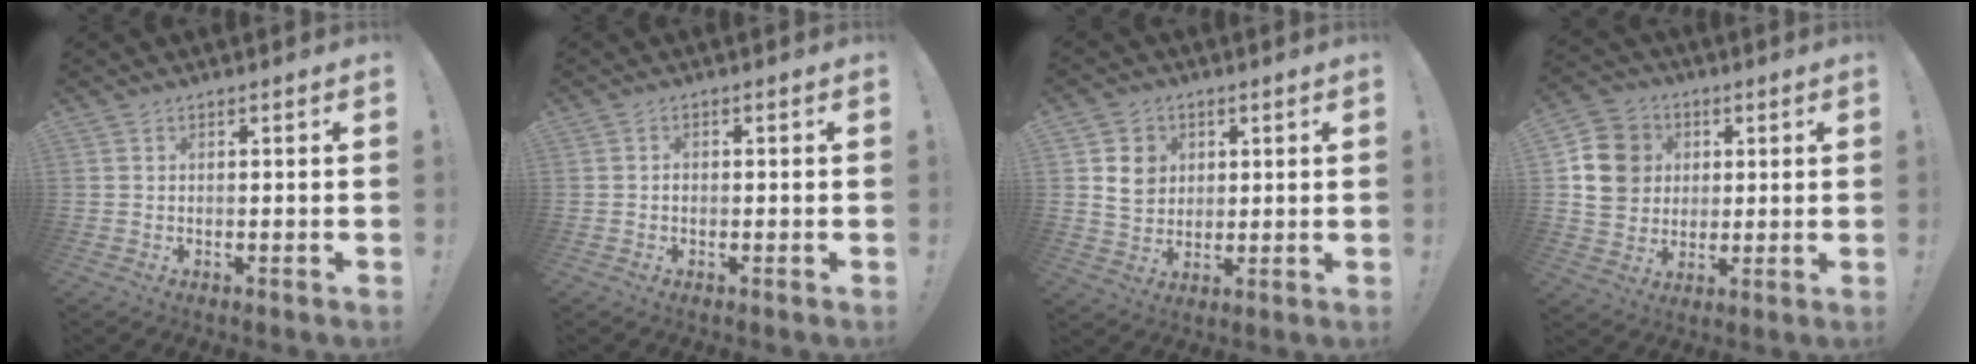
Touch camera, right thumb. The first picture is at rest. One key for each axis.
{"total": 0.7, "fx": -0.3, "fy": 0.7, "fz": 0.1, "tx": -0.010, "ty": 0.006, "tz": -0.004}
{"total": 7.6, "fx": 2.9, "fy": 6.8, "fz": 1.9, "tx": -0.018, "ty": -0.015, "tz": 0.057}
{"total": 14.4, "fx": 2.9, "fy": 12.8, "fz": 6.0, "tx": -0.077, "ty": 0.001, "tz": 0.066}